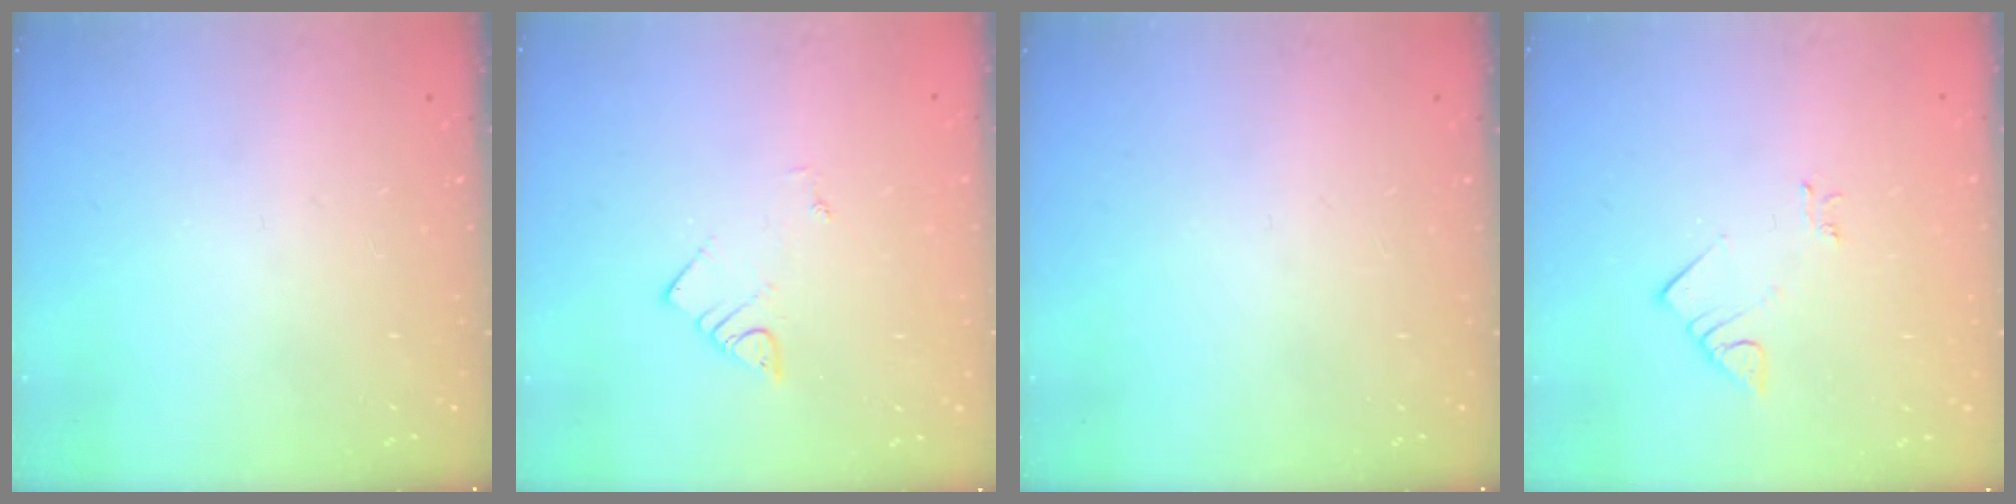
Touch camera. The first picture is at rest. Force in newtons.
{"total": 2.3, "press": 2.3, "slide": 0.2}
{"total": 0.0}
{"total": 2.8, "press": 2.8, "slide": 0.3}